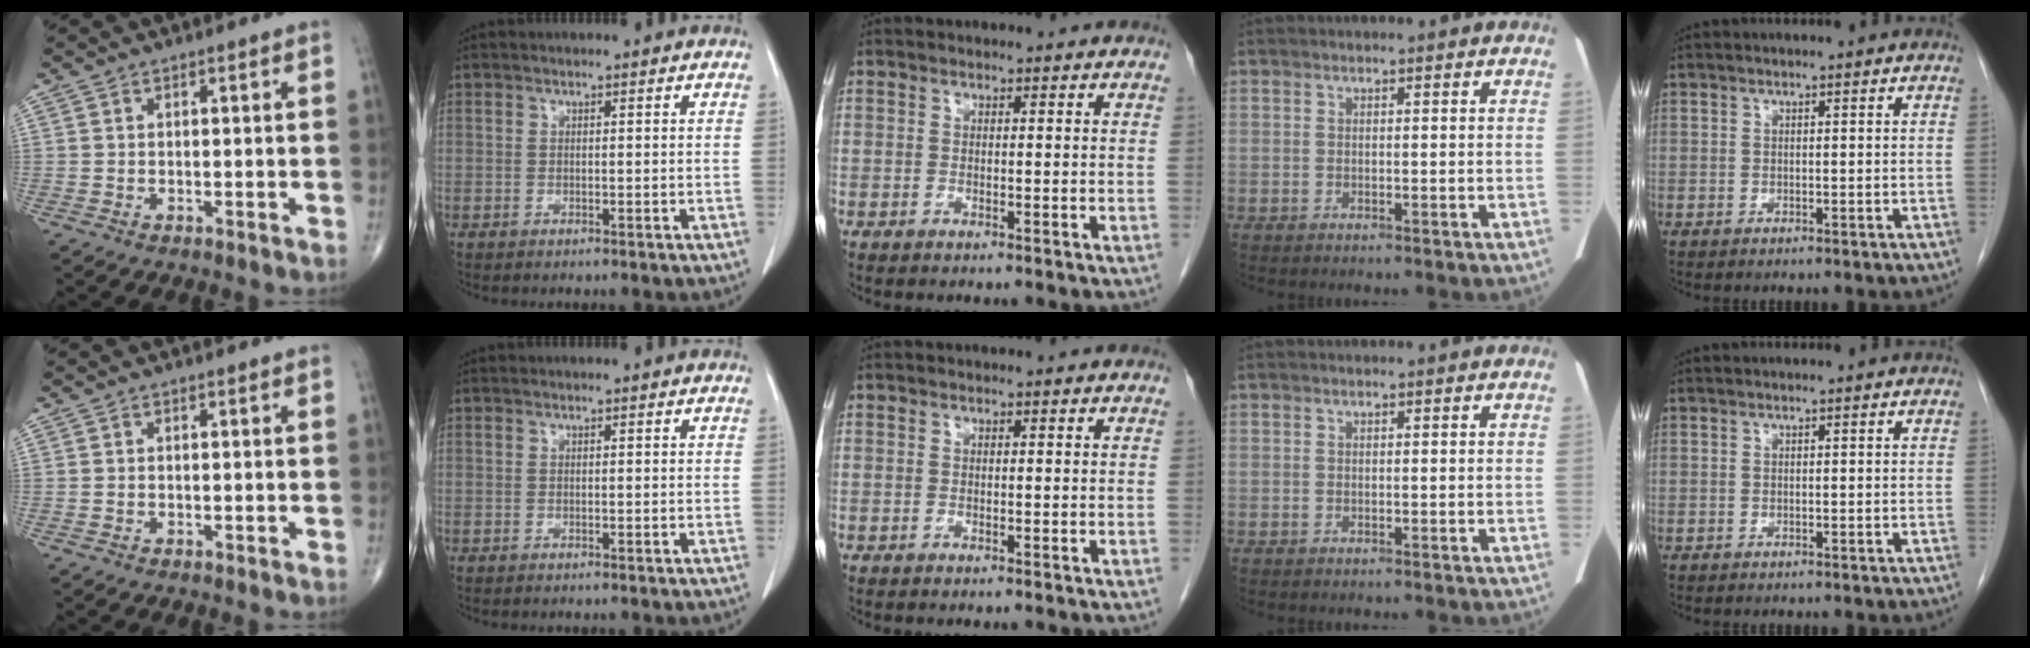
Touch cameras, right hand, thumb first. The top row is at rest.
{}